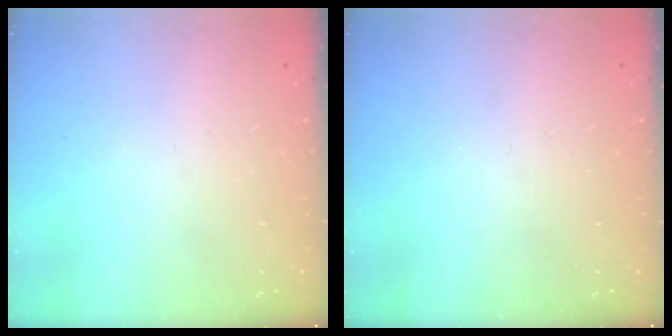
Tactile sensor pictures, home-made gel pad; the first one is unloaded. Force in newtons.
{"total": 0.0}